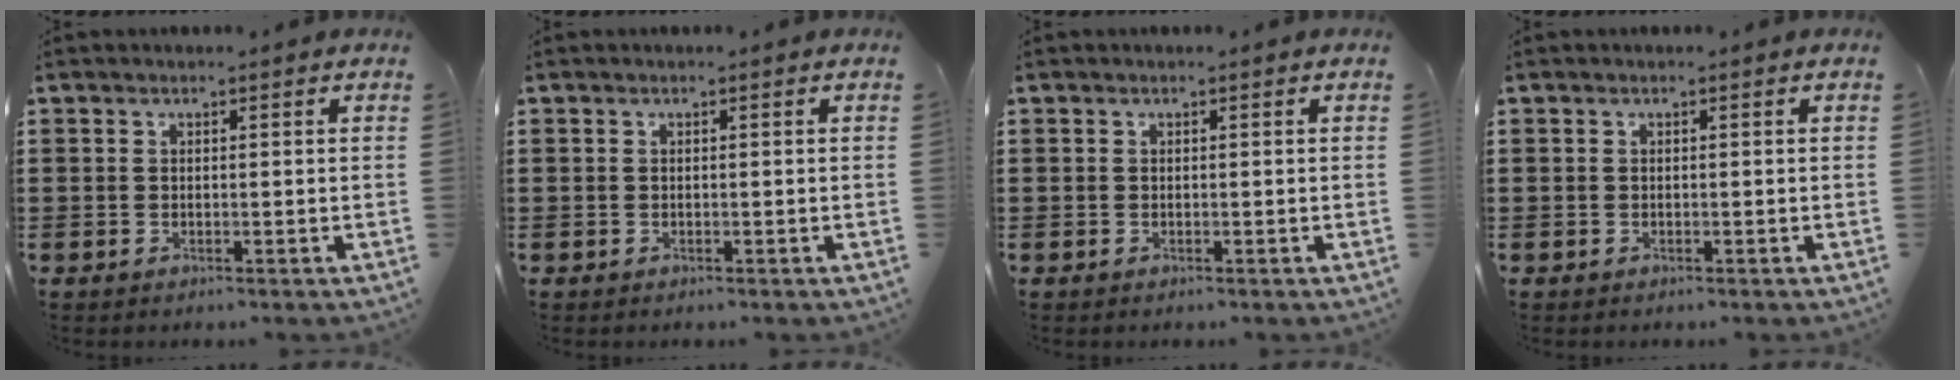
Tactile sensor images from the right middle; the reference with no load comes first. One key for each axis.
{"total": 0.0}
{"total": 0.0}
{"total": 0.0}